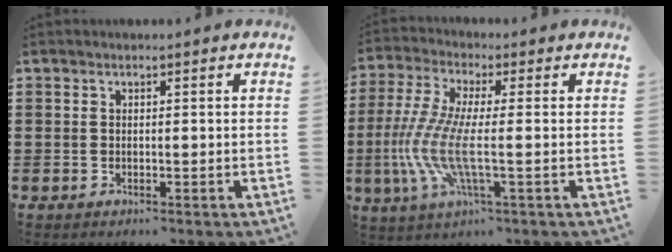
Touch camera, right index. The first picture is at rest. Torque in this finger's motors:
{"motor_torque": [1.98, 0.16, 0.96, 0.21]}